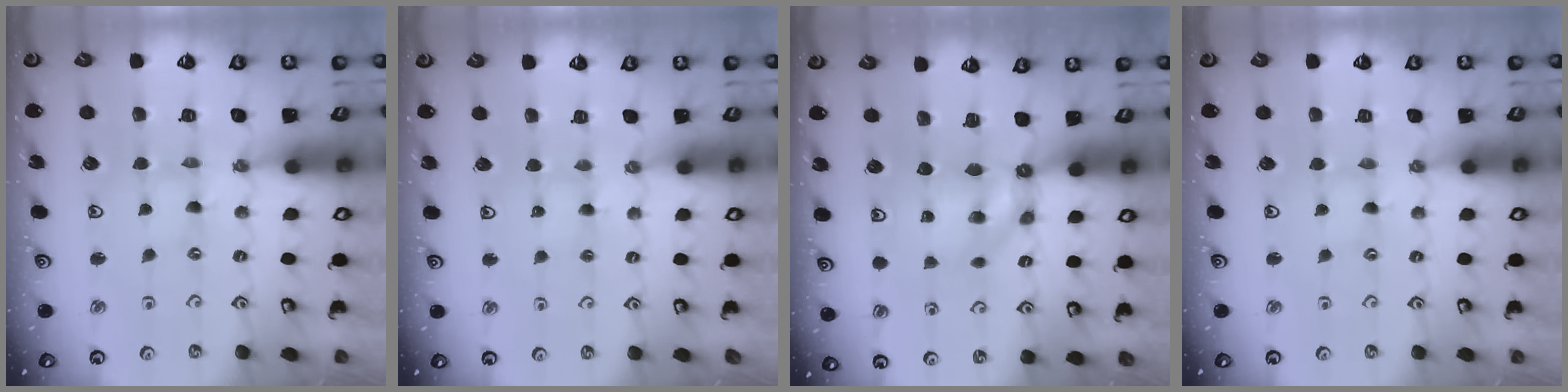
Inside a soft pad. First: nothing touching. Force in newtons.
{"total": 2.4, "press": 2.4, "slide": 0.3}
{"total": 6.1, "press": 6.1, "slide": 0.2}
{"total": 0.9, "press": 0.8, "slide": 0.2}